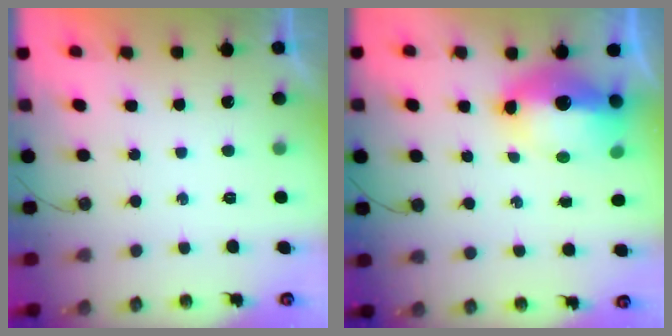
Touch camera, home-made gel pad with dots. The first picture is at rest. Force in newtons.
{"total": 14.5, "press": 13.9, "slide": 4.0}